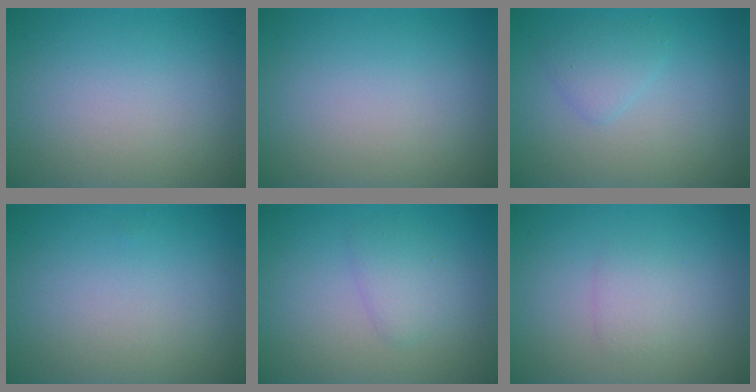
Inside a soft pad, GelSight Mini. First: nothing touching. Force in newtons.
{"total": 0.0}
{"total": 1.6, "press": 1.6, "slide": 0.1}
{"total": 0.0}
{"total": 1.8, "press": 1.8, "slide": 0.1}
{"total": 1.4, "press": 1.4, "slide": 0.0}